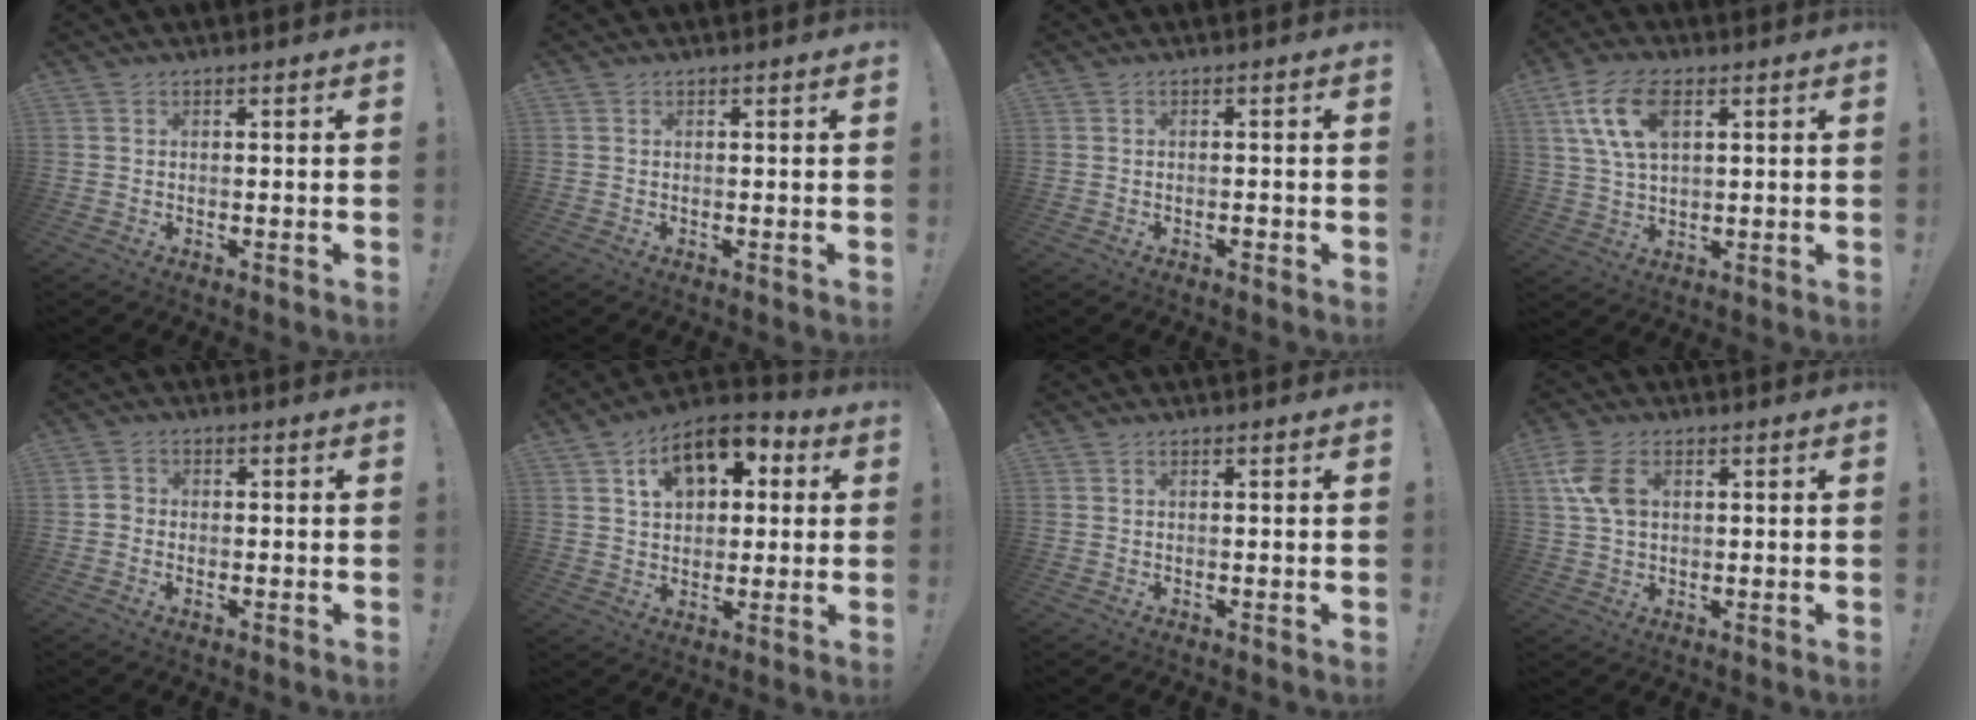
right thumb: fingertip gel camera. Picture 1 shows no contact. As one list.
[{"total": 0.0}, {"total": 1.1, "force": [-0.8, 0.4, 0.7], "torque": [-0.009, 0.002, -0.013]}, {"total": 12.9, "force": [5.2, 7.2, 9.4], "torque": [-0.179, -0.006, 0.096]}, {"total": 2.1, "force": [-0.9, 1.5, 1.2], "torque": [-0.010, 0.004, -0.018]}, {"total": 13.9, "force": [6.1, 9.1, 8.5], "torque": [-0.123, -0.022, 0.111]}, {"total": 0.0}, {"total": 8.9, "force": [2.4, 5.8, 6.4], "torque": [-0.123, -0.005, 0.042]}]